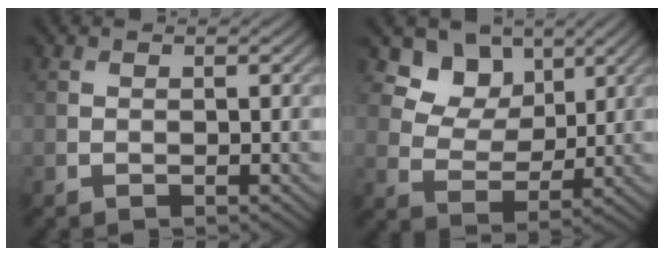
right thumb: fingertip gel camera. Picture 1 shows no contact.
{"total": 8.4, "force": [4.9, 5.8, 3.7], "torque": [-0.079, -0.018, 0.098]}